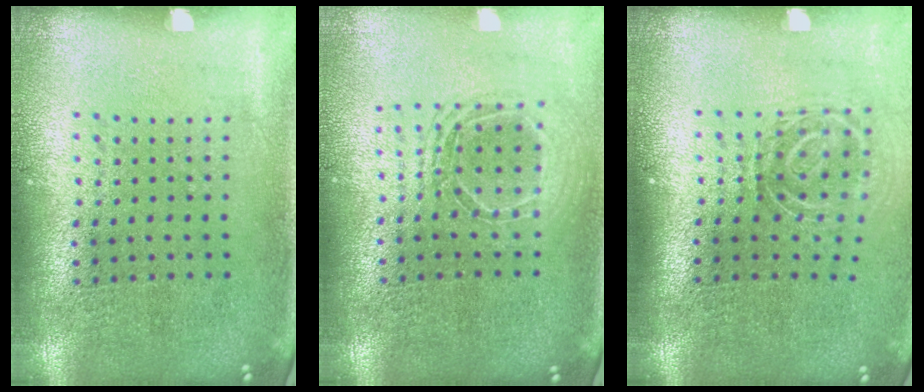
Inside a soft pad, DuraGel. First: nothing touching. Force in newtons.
{"total": 1.8, "press": 1.5, "slide": 1.0}
{"total": 1.8, "press": 1.2, "slide": 1.4}